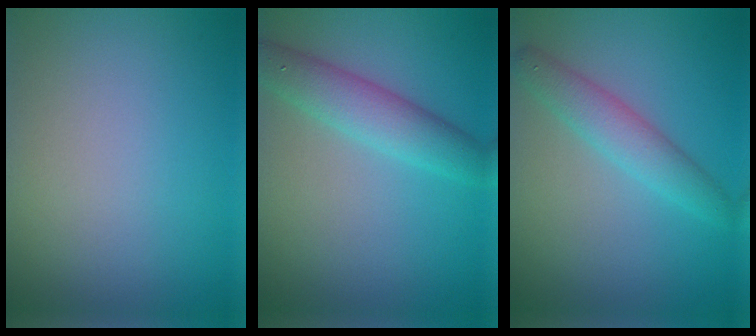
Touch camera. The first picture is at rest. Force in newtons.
{"total": 4.1, "press": 4.1, "slide": 0.0}
{"total": 3.0, "press": 3.0, "slide": 0.1}